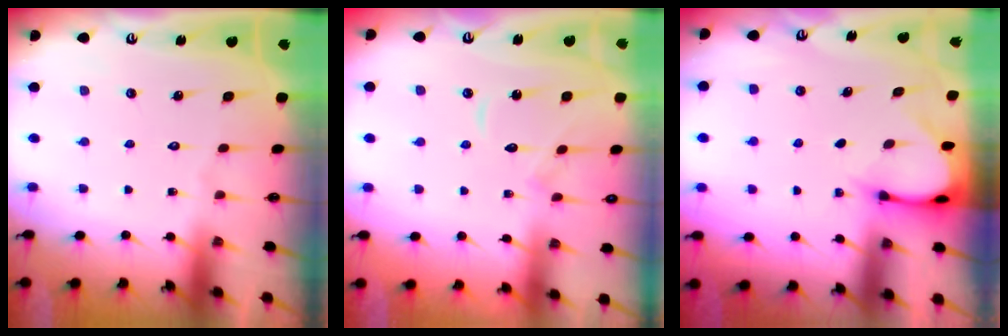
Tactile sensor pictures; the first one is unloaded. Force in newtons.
{"total": 7.2, "press": 7.2, "slide": 0.2}
{"total": 3.4, "press": 3.4, "slide": 0.3}